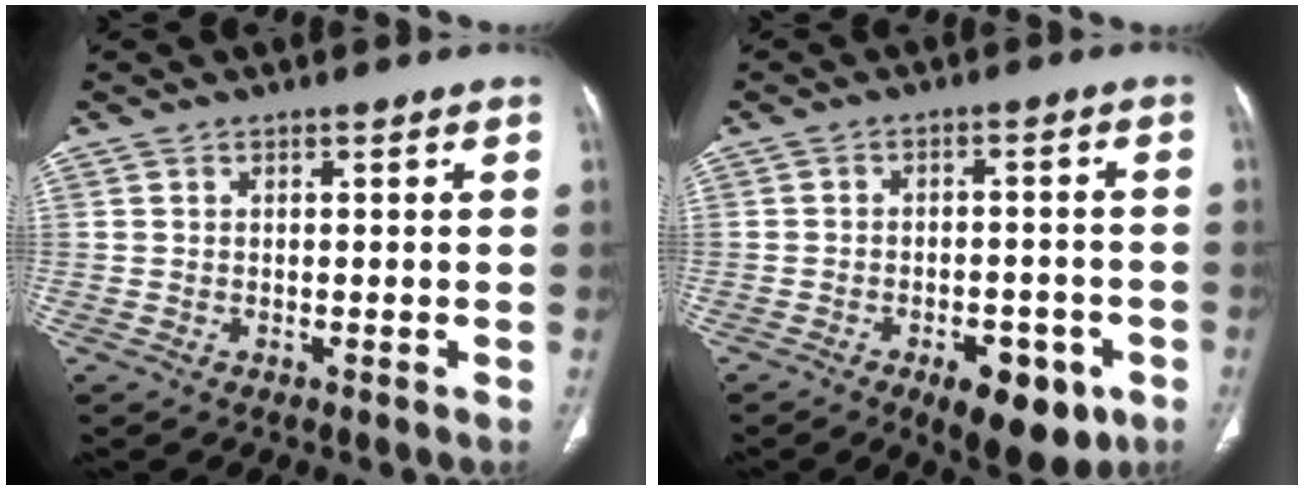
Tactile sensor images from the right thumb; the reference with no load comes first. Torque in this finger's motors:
{"motor_torque": [0.92, 1.23, -0.11, 0.05, 0.18]}